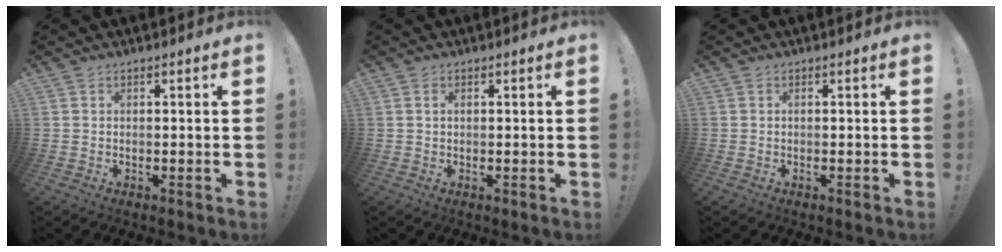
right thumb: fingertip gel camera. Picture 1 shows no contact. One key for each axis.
{"total": 0.8, "fx": 0.4, "fy": 0.5, "fz": 0.6, "tx": -0.009, "ty": 0.000, "tz": 0.006}
{"total": 0.0}